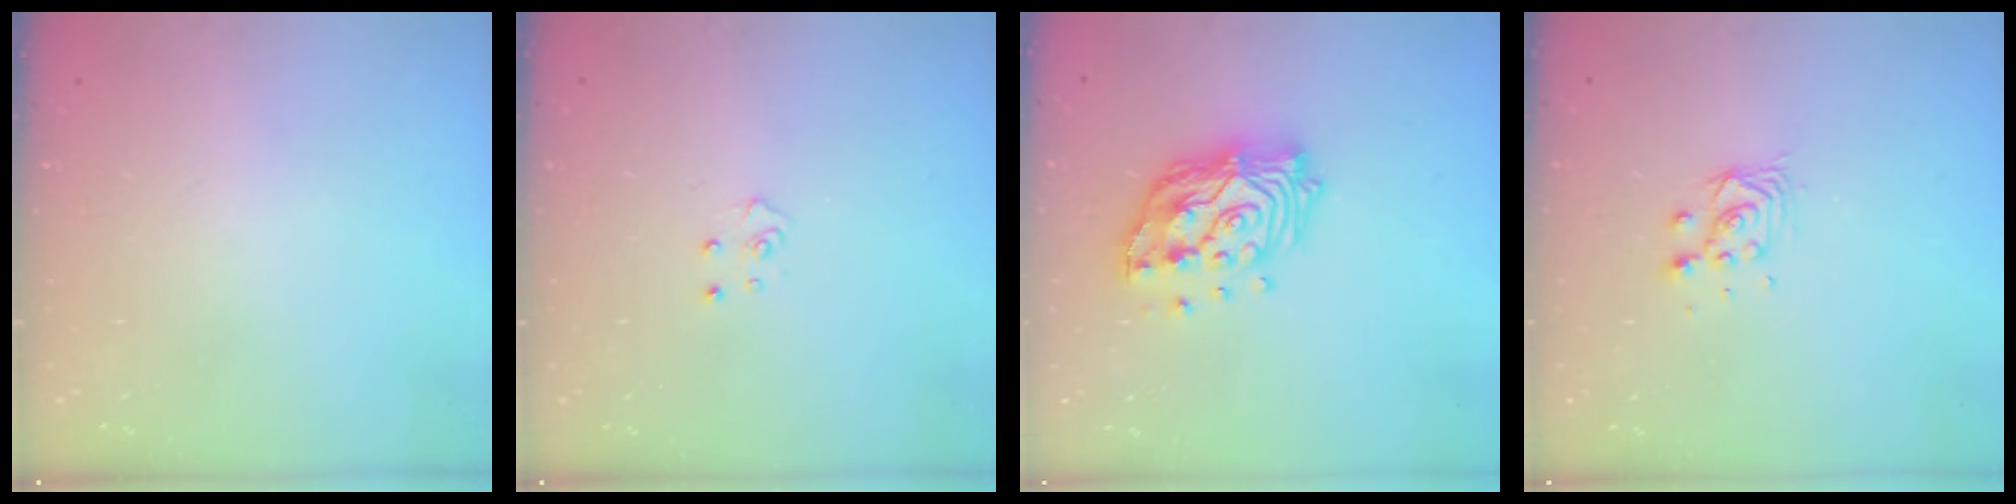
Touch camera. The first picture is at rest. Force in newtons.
{"total": 4.6, "press": 4.6, "slide": 0.4}
{"total": 17.0, "press": 16.8, "slide": 2.2}
{"total": 4.9, "press": 4.9, "slide": 0.4}